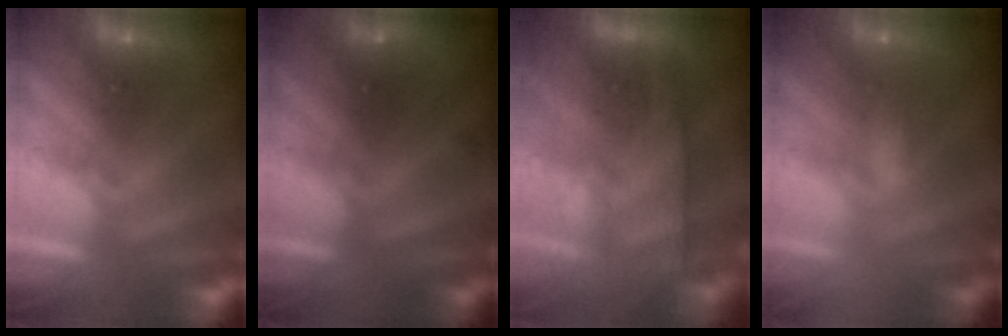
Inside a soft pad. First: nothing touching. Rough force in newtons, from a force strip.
{"total": 1.2}
{"total": 8.3}
{"total": 2.2}